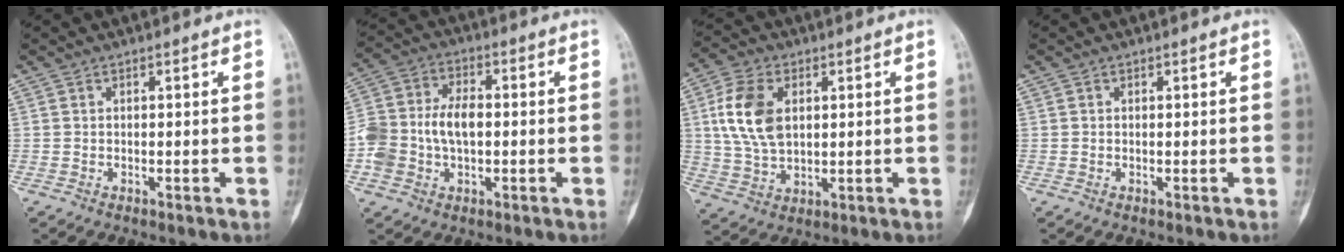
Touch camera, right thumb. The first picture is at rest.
{"total": 11.4, "force": [-1.3, 7.5, 8.4], "torque": [-0.165, 0.033, -0.027]}
{"total": 11.4, "force": [2.3, 7.3, 8.4], "torque": [-0.164, 0.001, 0.048]}
{"total": 0.0}